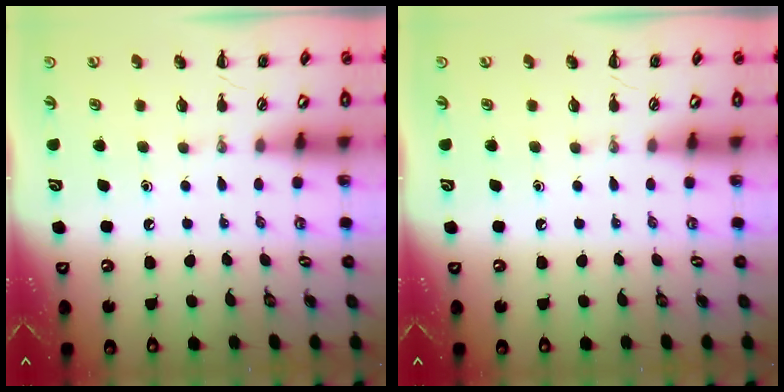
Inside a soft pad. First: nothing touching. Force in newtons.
{"total": 0.0}